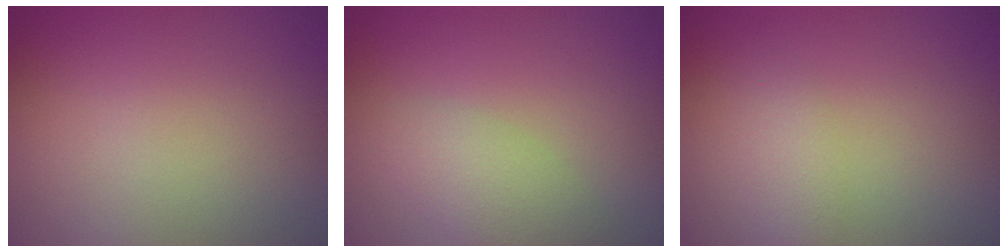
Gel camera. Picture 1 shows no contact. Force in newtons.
{"total": 2.9, "press": 2.9, "slide": 0.2}
{"total": 1.6, "press": 1.6, "slide": 0.1}